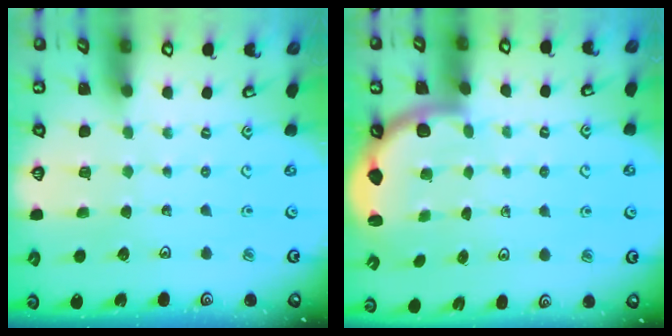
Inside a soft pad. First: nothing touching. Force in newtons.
{"total": 2.6, "press": 2.5, "slide": 0.6}